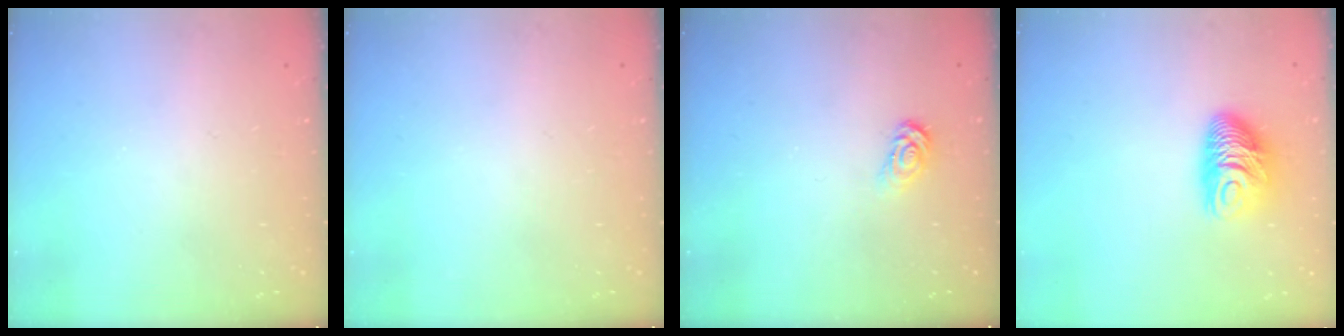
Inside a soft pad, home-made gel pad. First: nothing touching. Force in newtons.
{"total": 0.0}
{"total": 3.1, "press": 3.1, "slide": 0.3}
{"total": 10.8, "press": 10.7, "slide": 1.4}